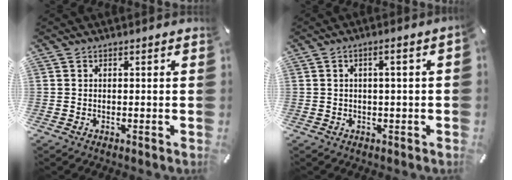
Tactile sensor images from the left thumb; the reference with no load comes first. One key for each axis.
{"total": 2.9, "fx": 0.0, "fy": 0.1, "fz": 2.9, "tx": -0.049, "ty": -0.001, "tz": -0.002}